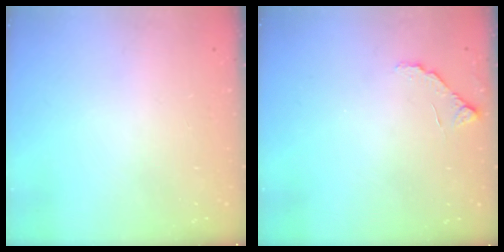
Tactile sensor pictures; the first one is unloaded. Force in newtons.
{"total": 5.9, "press": 5.9, "slide": 0.6}